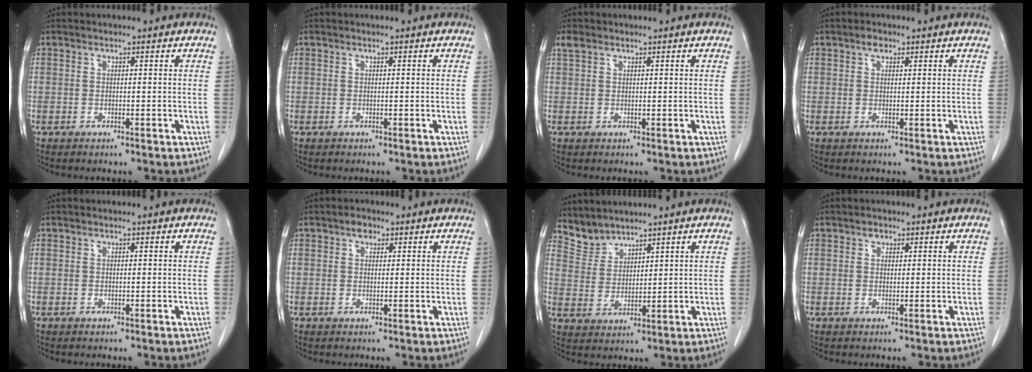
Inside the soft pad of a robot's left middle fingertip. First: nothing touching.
{"total": 0.0}
{"total": 1.4, "force": [1.1, 0.7, 0.6], "torque": [-0.018, 0.013, 0.023]}
{"total": 1.2, "force": [0.8, 0.7, 0.7], "torque": [-0.013, 0.004, 0.012]}
{"total": 0.0}
{"total": 1.5, "force": [0.9, 1.0, 0.7], "torque": [-0.012, 0.003, 0.013]}
{"total": 4.3, "force": [4.2, 0.9, -0.4], "torque": [0.003, 0.006, 0.096]}
{"total": 0.8, "force": [0.5, 0.6, 0.3], "torque": [-0.003, -0.002, 0.007]}